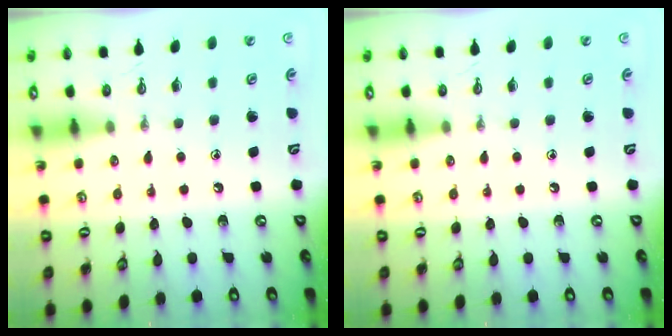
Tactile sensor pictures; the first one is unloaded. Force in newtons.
{"total": 0.0}